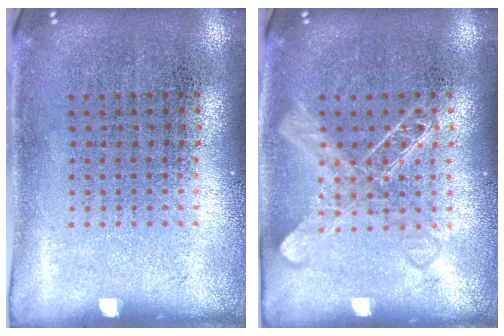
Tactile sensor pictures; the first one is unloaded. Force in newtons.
{"total": 2.1, "press": 2.1, "slide": 0.5}